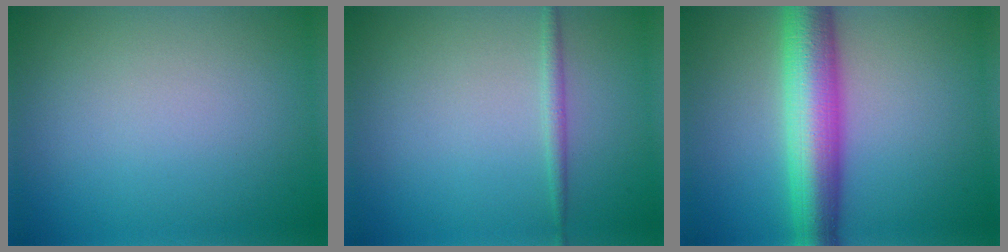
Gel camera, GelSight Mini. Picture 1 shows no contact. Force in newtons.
{"total": 1.1, "press": 1.1, "slide": 0.1}
{"total": 8.2, "press": 8.2, "slide": 0.2}